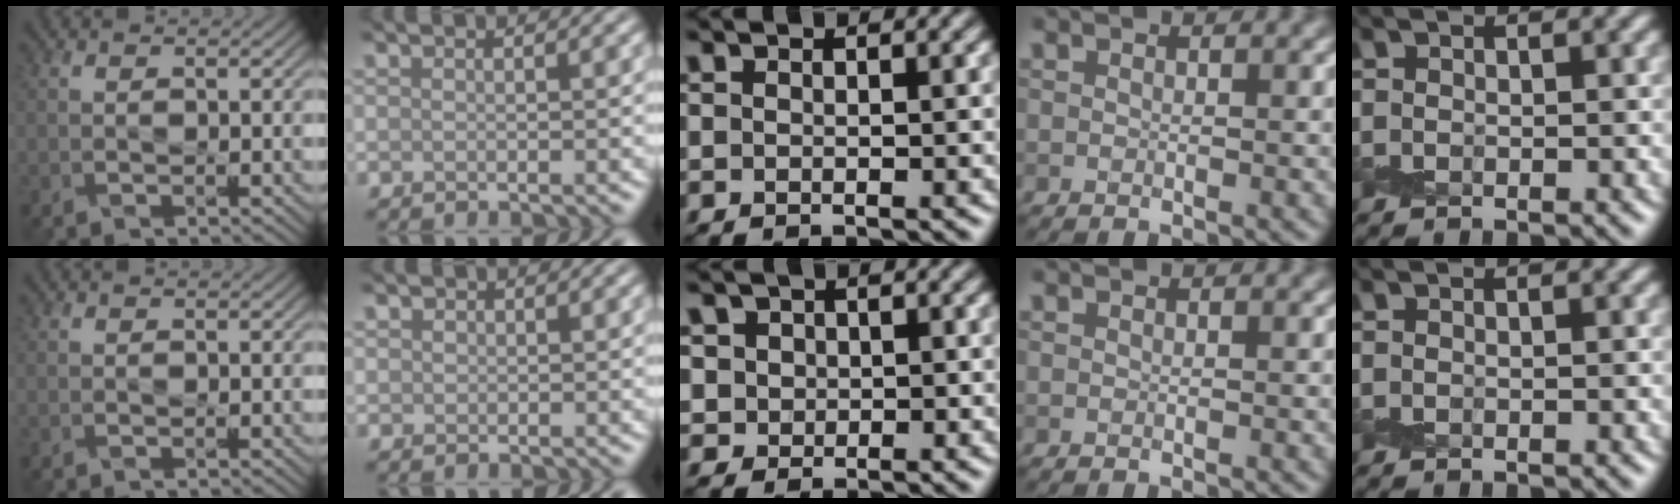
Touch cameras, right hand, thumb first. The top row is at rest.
{"index": {"total": 0.8, "force": [0.3, 0.7, 0.2], "torque": [-0.001, 0.000, 0.004]}, "middle": {"total": 3.3, "force": [1.3, 2.8, 1.1], "torque": [-0.020, 0.009, 0.019]}}